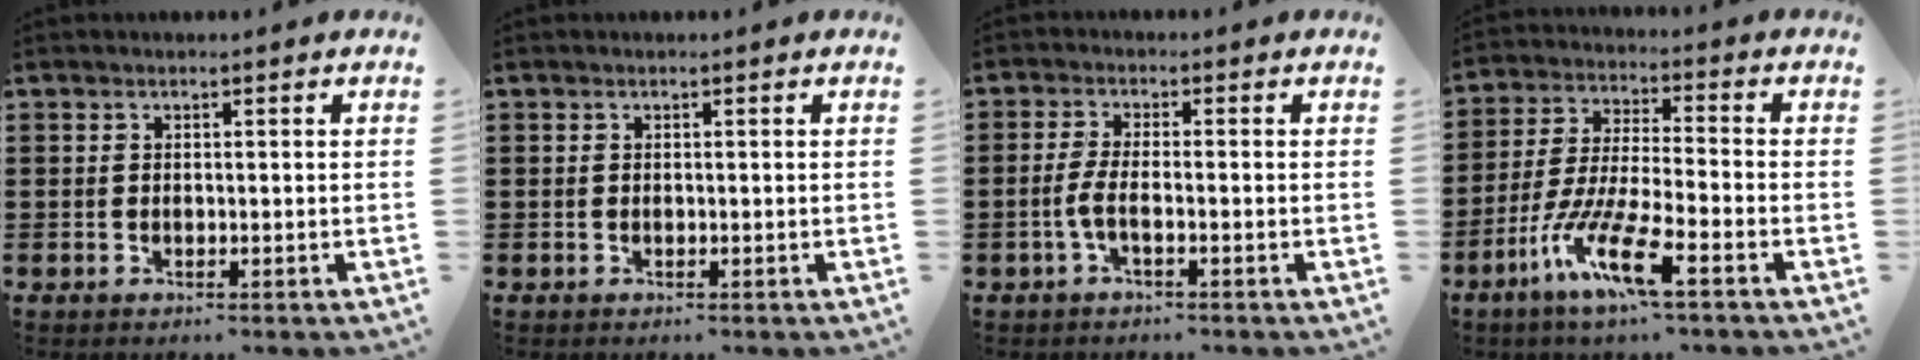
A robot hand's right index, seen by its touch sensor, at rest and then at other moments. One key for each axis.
{"total": 0.0}
{"total": 3.1, "fx": -1.2, "fy": 0.5, "fz": 2.8, "tx": -0.072, "ty": -0.006, "tz": -0.030}
{"total": 10.5, "fx": -6.6, "fy": 1.0, "fz": 8.1, "tx": -0.185, "ty": -0.012, "tz": -0.133}